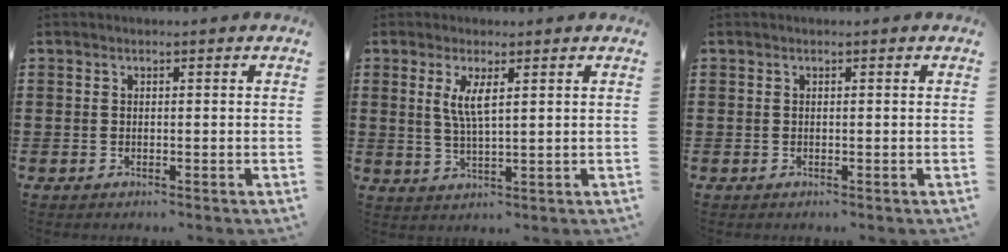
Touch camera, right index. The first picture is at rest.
{"total": 4.2, "force": [1.4, 0.8, 3.9], "torque": [-0.081, 0.000, 0.022]}
{"total": 0.0}